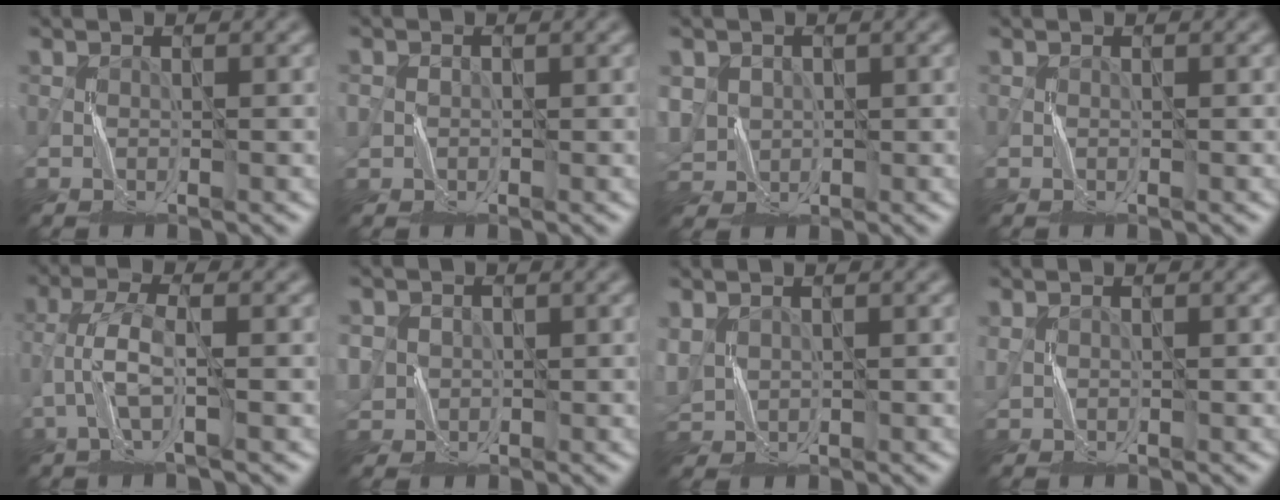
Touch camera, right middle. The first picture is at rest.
{"total": 0.8, "force": [0.0, 0.6, -0.5], "torque": [0.011, 0.001, 0.002]}
{"total": 4.3, "force": [1.0, 3.8, 1.6], "torque": [-0.064, 0.012, 0.026]}
{"total": 0.0}
{"total": 2.9, "force": [-1.3, 0.5, 2.6], "torque": [-0.058, 0.011, -0.030]}
{"total": 2.7, "force": [0.5, 2.6, 0.4], "torque": [-0.021, 0.005, 0.012]}
{"total": 2.6, "force": [1.0, 1.9, 1.3], "torque": [-0.044, 0.001, 0.026]}
{"total": 0.7, "force": [0.5, 0.4, 0.2], "torque": [-0.007, 0.000, 0.012]}